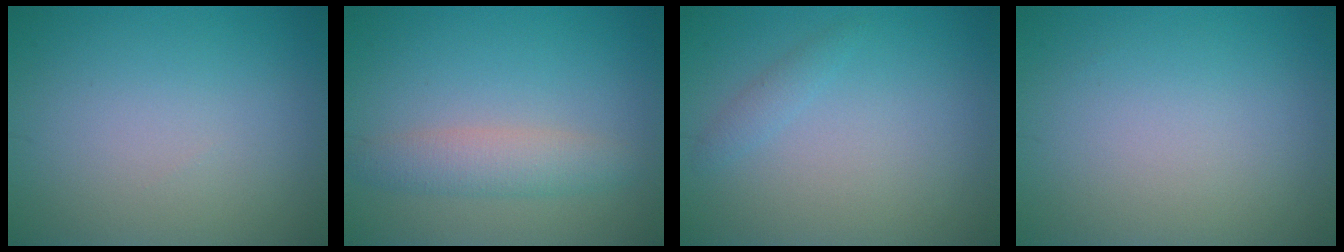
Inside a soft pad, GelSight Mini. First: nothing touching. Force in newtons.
{"total": 3.0, "press": 3.0, "slide": 0.0}
{"total": 1.0, "press": 1.0, "slide": 0.1}
{"total": 0.0}